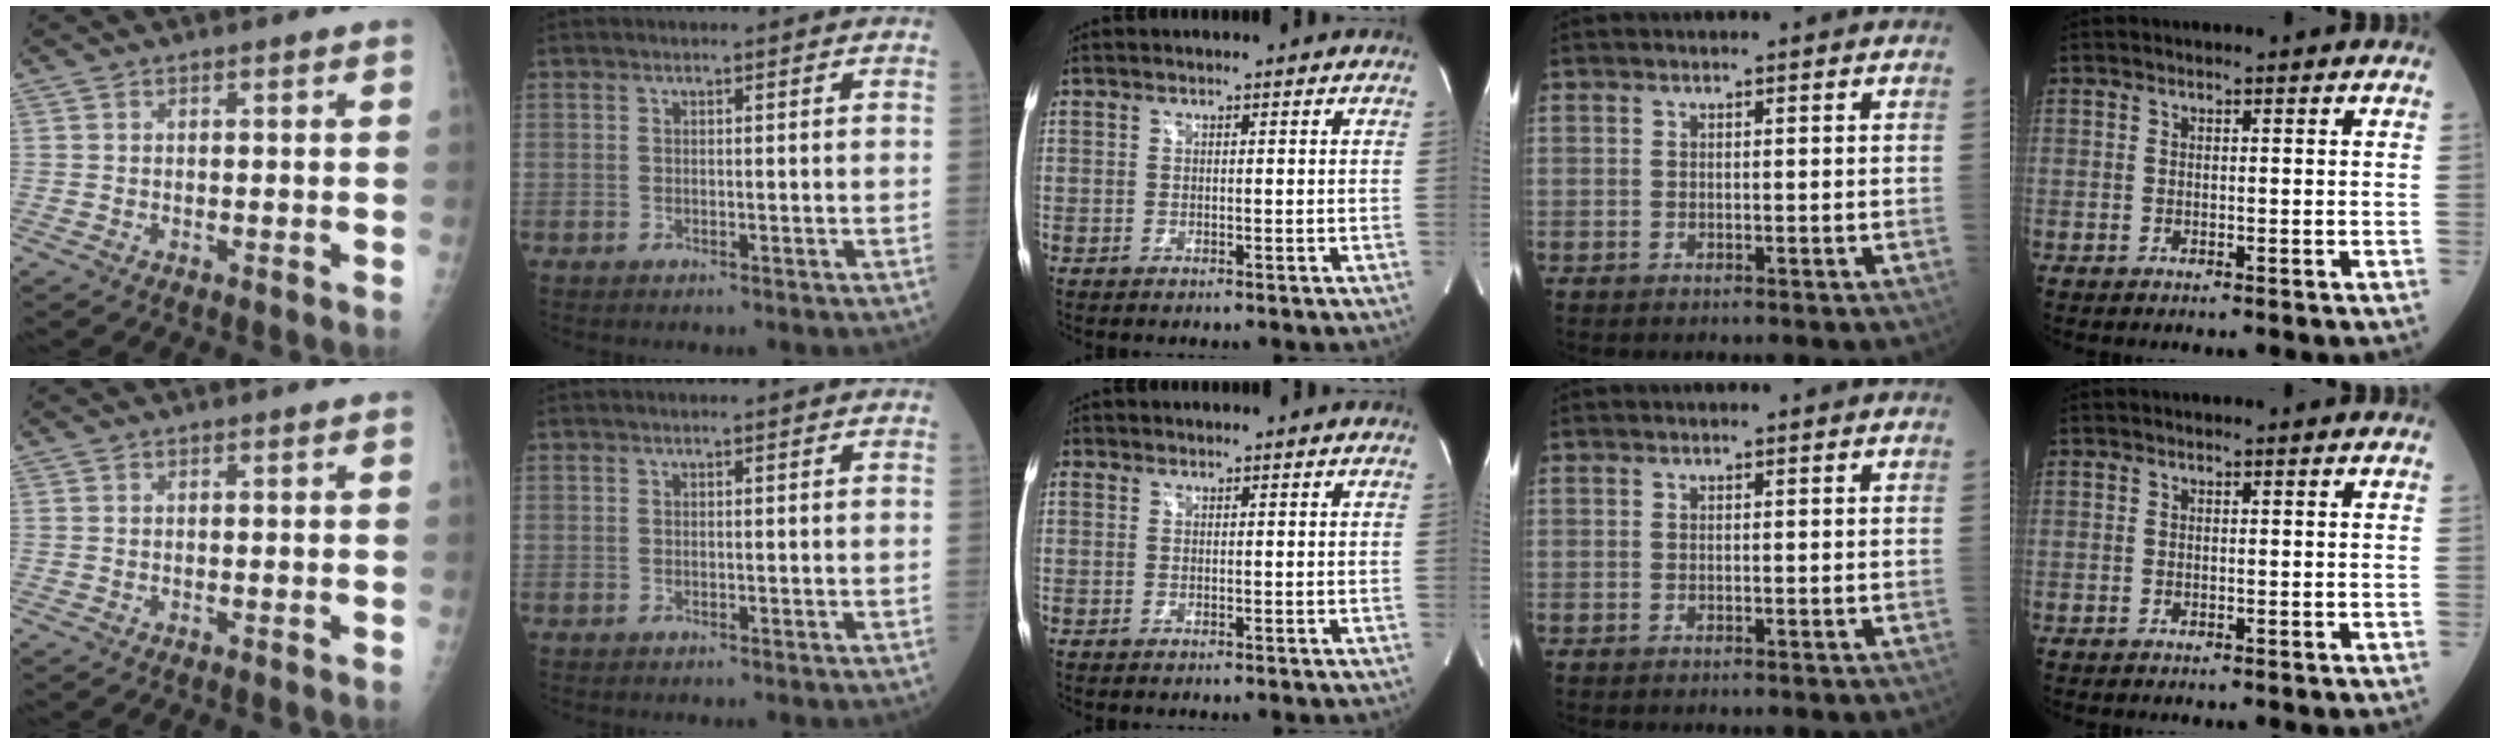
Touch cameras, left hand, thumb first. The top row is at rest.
{"middle": {"total": 0.5, "force": [0.2, 0.4, 0.2], "torque": [-0.002, 0.000, 0.001]}}